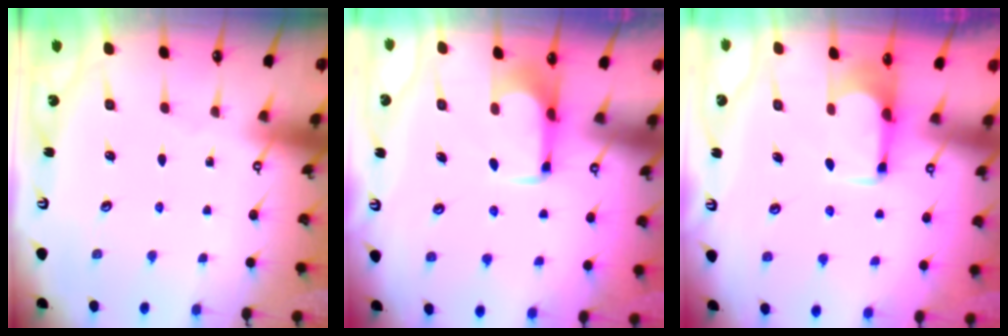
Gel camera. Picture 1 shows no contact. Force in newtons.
{"total": 2.0, "press": 2.0, "slide": 0.2}
{"total": 1.8, "press": 1.6, "slide": 0.8}